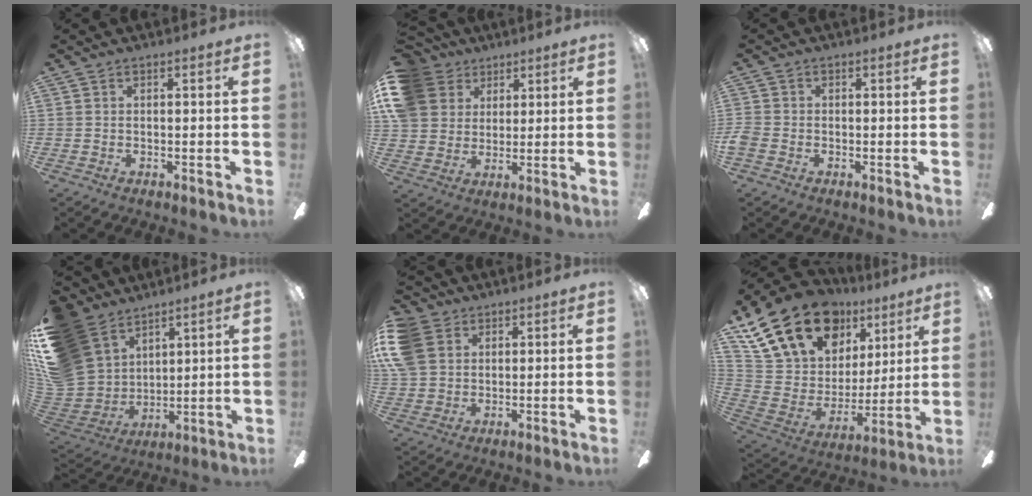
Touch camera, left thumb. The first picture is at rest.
{"total": 13.2, "force": [6.1, 10.7, 4.7], "torque": [-0.111, -0.017, 0.121]}
{"total": 2.2, "force": [-0.9, 1.7, 1.1], "torque": [-0.025, 0.003, -0.017]}
{"total": 20.4, "force": [11.0, 14.8, 8.7], "torque": [-0.219, -0.058, 0.220]}
{"total": 10.7, "force": [4.1, 8.6, 4.9], "torque": [-0.129, 0.004, 0.081]}
{"total": 24.2, "force": [15.4, 14.7, 11.5], "torque": [-0.234, -0.080, 0.295]}